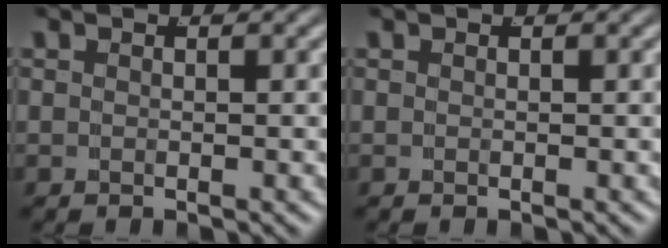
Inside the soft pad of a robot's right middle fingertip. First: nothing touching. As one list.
[{"total": 0.0}]